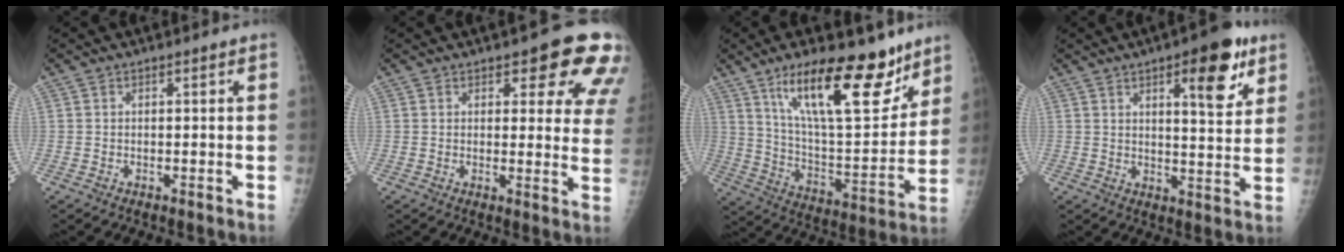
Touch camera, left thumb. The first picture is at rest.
{"total": 12.7, "force": [7.2, 5.1, 9.1], "torque": [-0.060, -0.035, 0.072]}
{"total": 22.4, "force": [14.0, 7.7, 15.6], "torque": [-0.207, -0.073, 0.241]}
{"total": 12.0, "force": [6.2, 4.0, 9.5], "torque": [-0.099, -0.028, 0.081]}